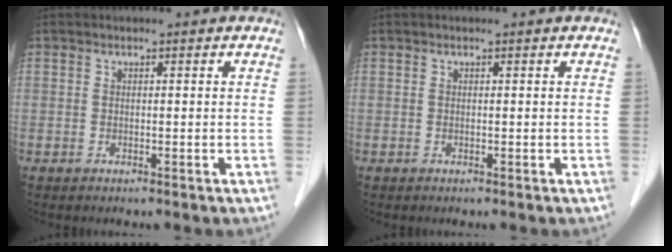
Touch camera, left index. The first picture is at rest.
{"total": 0.0}